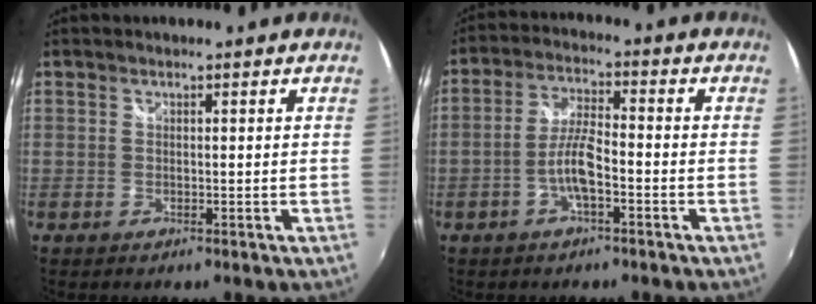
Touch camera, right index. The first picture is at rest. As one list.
[{"total": 6.2, "force": [-2.6, 1.2, 5.5], "torque": [-0.116, 0.008, -0.049]}]